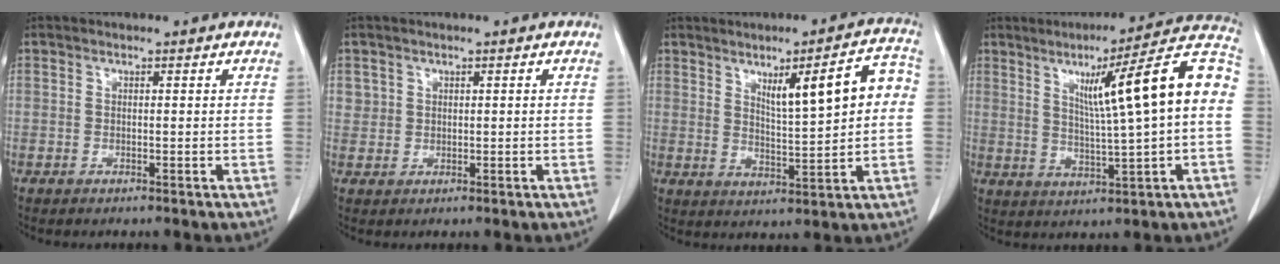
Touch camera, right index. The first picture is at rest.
{"total": 1.8, "force": [0.9, 1.6, 0.0], "torque": [0.017, -0.003, 0.008]}
{"total": 10.6, "force": [2.7, 1.9, 10.1], "torque": [-0.142, 0.015, 0.043]}
{"total": 16.2, "force": [3.0, -0.1, 16.0], "torque": [-0.226, 0.025, 0.040]}